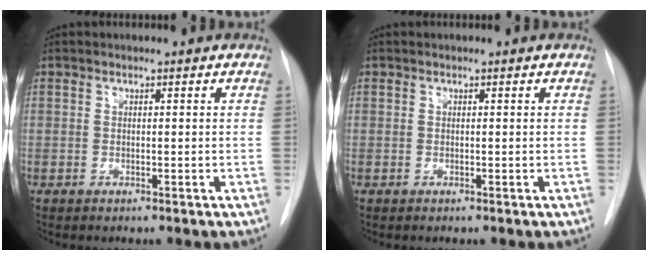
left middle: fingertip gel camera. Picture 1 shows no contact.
{"total": 0.0}